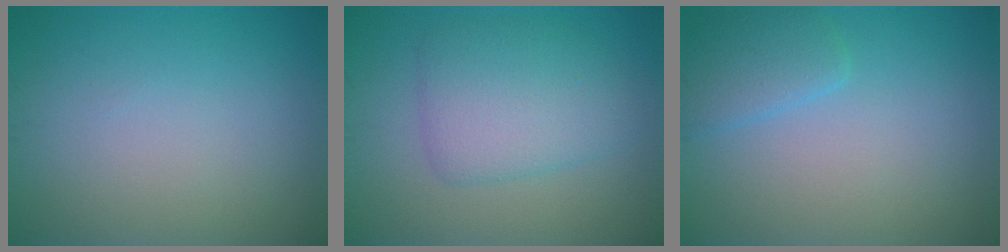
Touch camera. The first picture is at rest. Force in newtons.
{"total": 4.5, "press": 4.5, "slide": 0.1}
{"total": 2.3, "press": 2.3, "slide": 0.2}